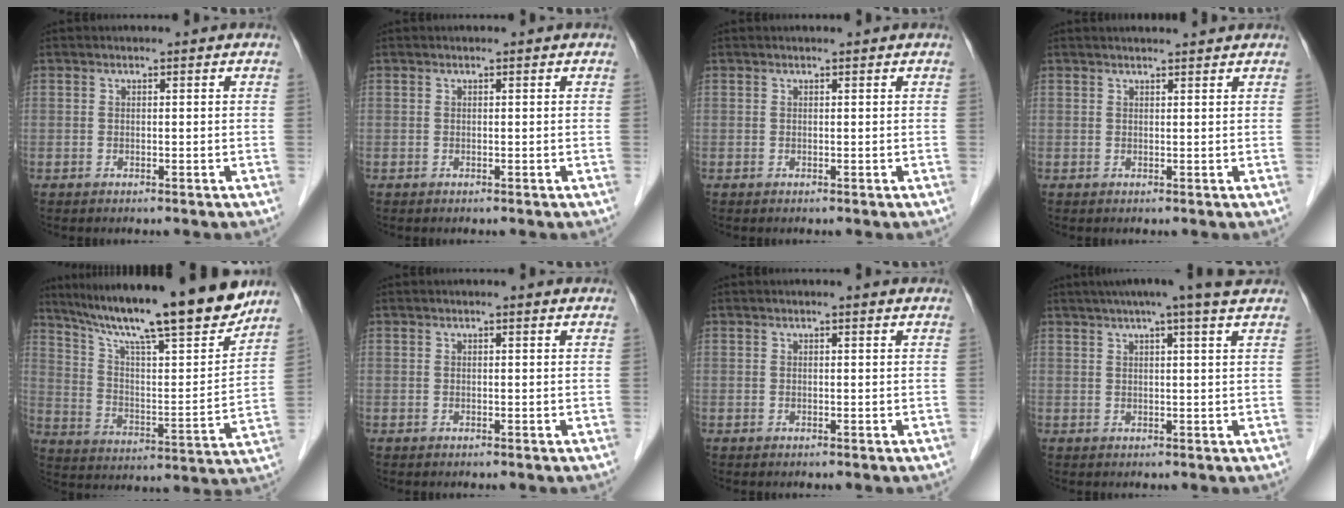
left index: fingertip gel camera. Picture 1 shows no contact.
{"total": 0.0}
{"total": 0.6, "force": [0.6, 0.0, 0.2], "torque": [-0.005, 0.006, 0.009]}
{"total": 4.0, "force": [3.8, 0.1, 1.3], "torque": [-0.016, 0.018, 0.046]}
{"total": 22.1, "force": [18.5, 1.3, 11.9], "torque": [-0.200, -0.014, 0.289]}
{"total": 0.8, "force": [0.7, 0.1, 0.5], "torque": [-0.011, 0.008, 0.008]}
{"total": 1.1, "force": [0.9, 0.0, 0.7], "torque": [-0.013, 0.009, 0.012]}
{"total": 10.2, "force": [8.2, -0.4, 6.0], "torque": [-0.091, 0.029, 0.092]}